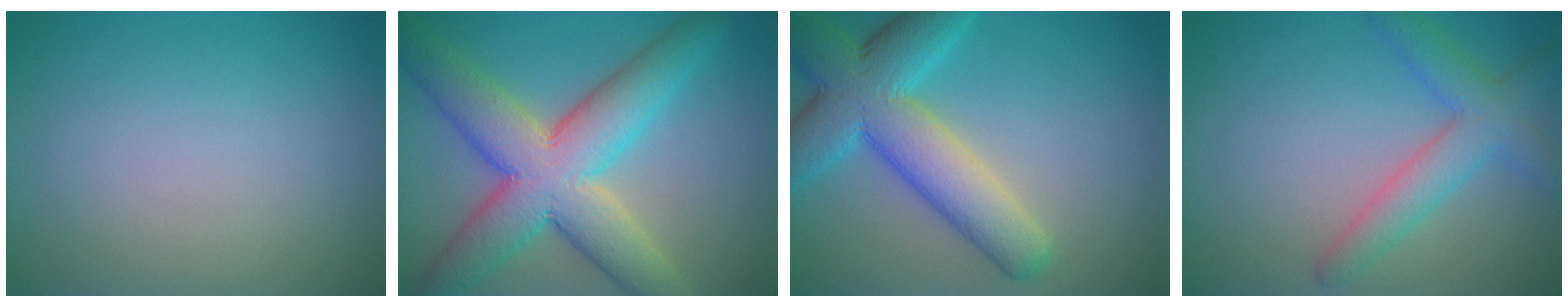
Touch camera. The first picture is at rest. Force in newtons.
{"total": 10.7, "press": 10.7, "slide": 0.5}
{"total": 9.0, "press": 9.0, "slide": 0.3}
{"total": 4.2, "press": 4.2, "slide": 0.2}